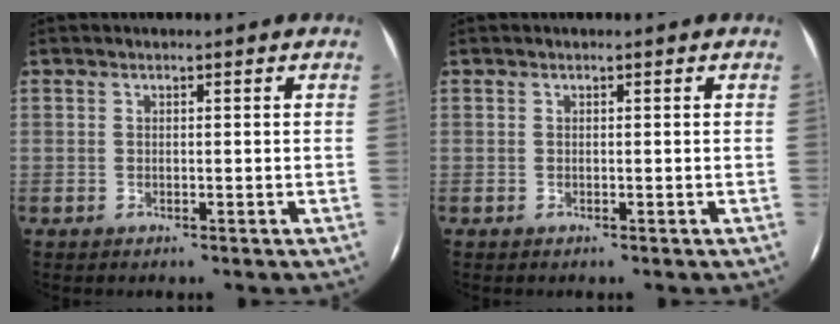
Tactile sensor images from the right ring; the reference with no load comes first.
{"total": 0.0}